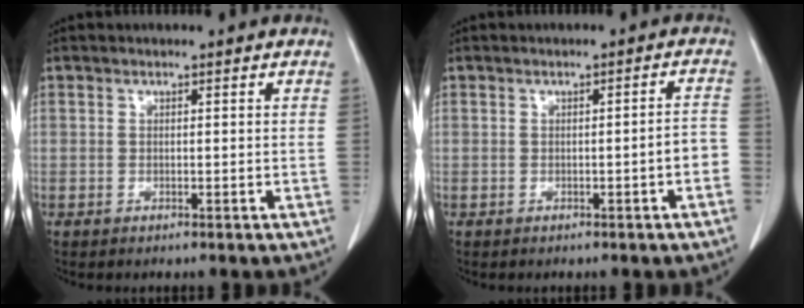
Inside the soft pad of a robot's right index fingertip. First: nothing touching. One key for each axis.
{"total": 2.6, "fx": -1.1, "fy": 0.1, "fz": 2.4, "tx": -0.023, "ty": 0.007, "tz": -0.017}